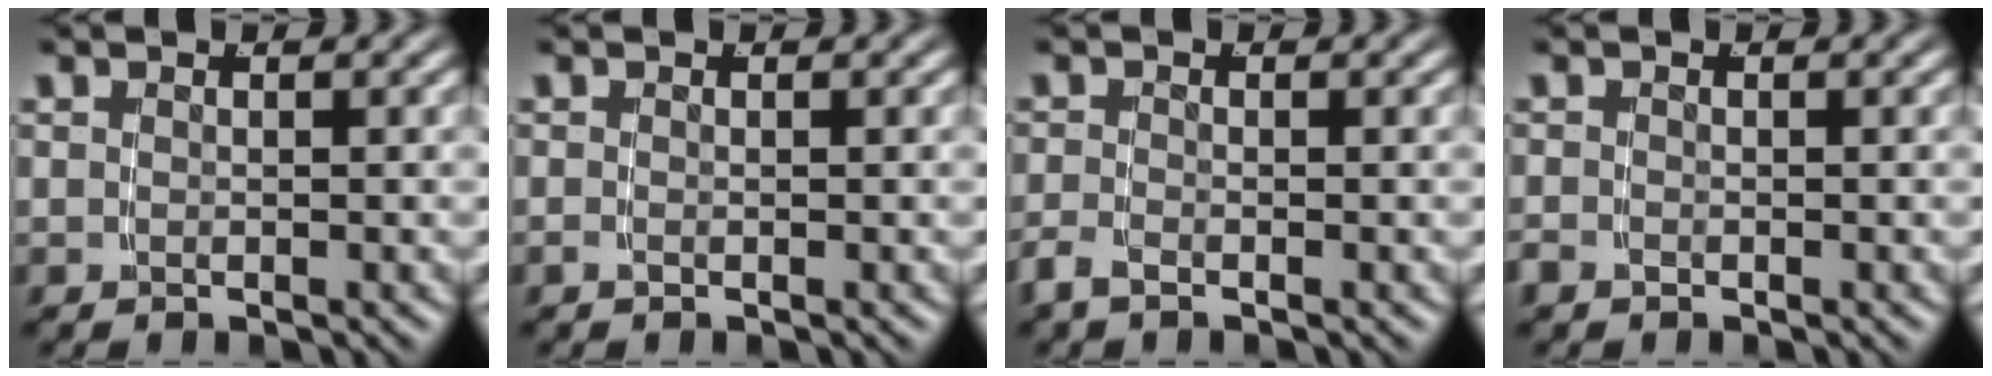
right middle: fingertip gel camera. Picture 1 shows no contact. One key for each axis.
{"total": 0.5, "fx": -0.5, "fy": -0.1, "fz": 0.2, "tx": -0.003, "ty": -0.004, "tz": -0.006}
{"total": 1.4, "fx": -1.2, "fy": 0.2, "fz": 0.7, "tx": -0.016, "ty": -0.006, "tz": -0.021}
{"total": 1.0, "fx": -0.9, "fy": 0.4, "fz": 0.2, "tx": -0.008, "ty": -0.007, "tz": -0.011}